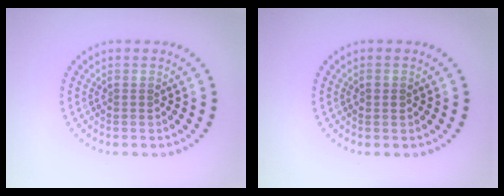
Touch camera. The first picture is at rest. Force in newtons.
{"total": 1.0, "press": 1.0, "slide": 0.3}